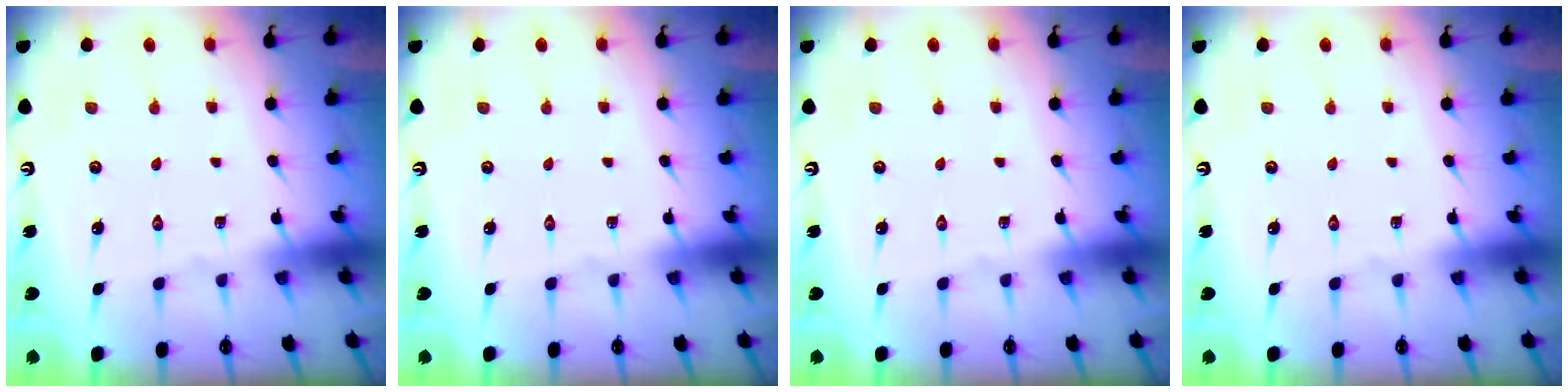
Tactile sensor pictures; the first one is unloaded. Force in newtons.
{"total": 0.0}
{"total": 0.0}
{"total": 0.0}